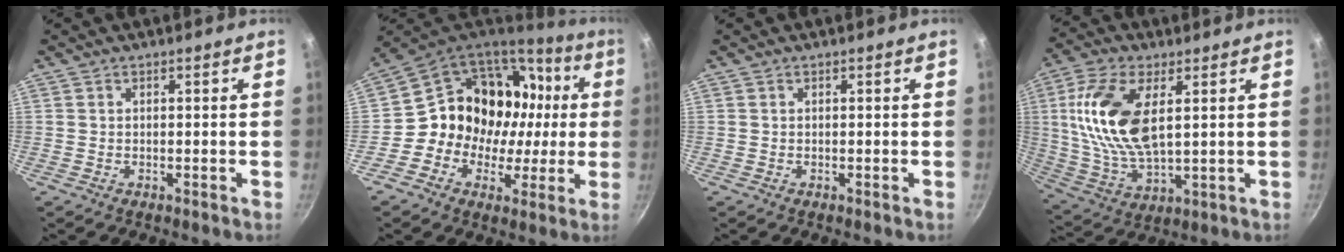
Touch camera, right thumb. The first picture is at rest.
{"total": 19.8, "force": [1.6, 16.3, 11.0], "torque": [-0.134, 0.041, 0.026]}
{"total": 0.0}
{"total": 16.3, "force": [3.8, 8.0, 13.7], "torque": [-0.269, -0.010, 0.078]}